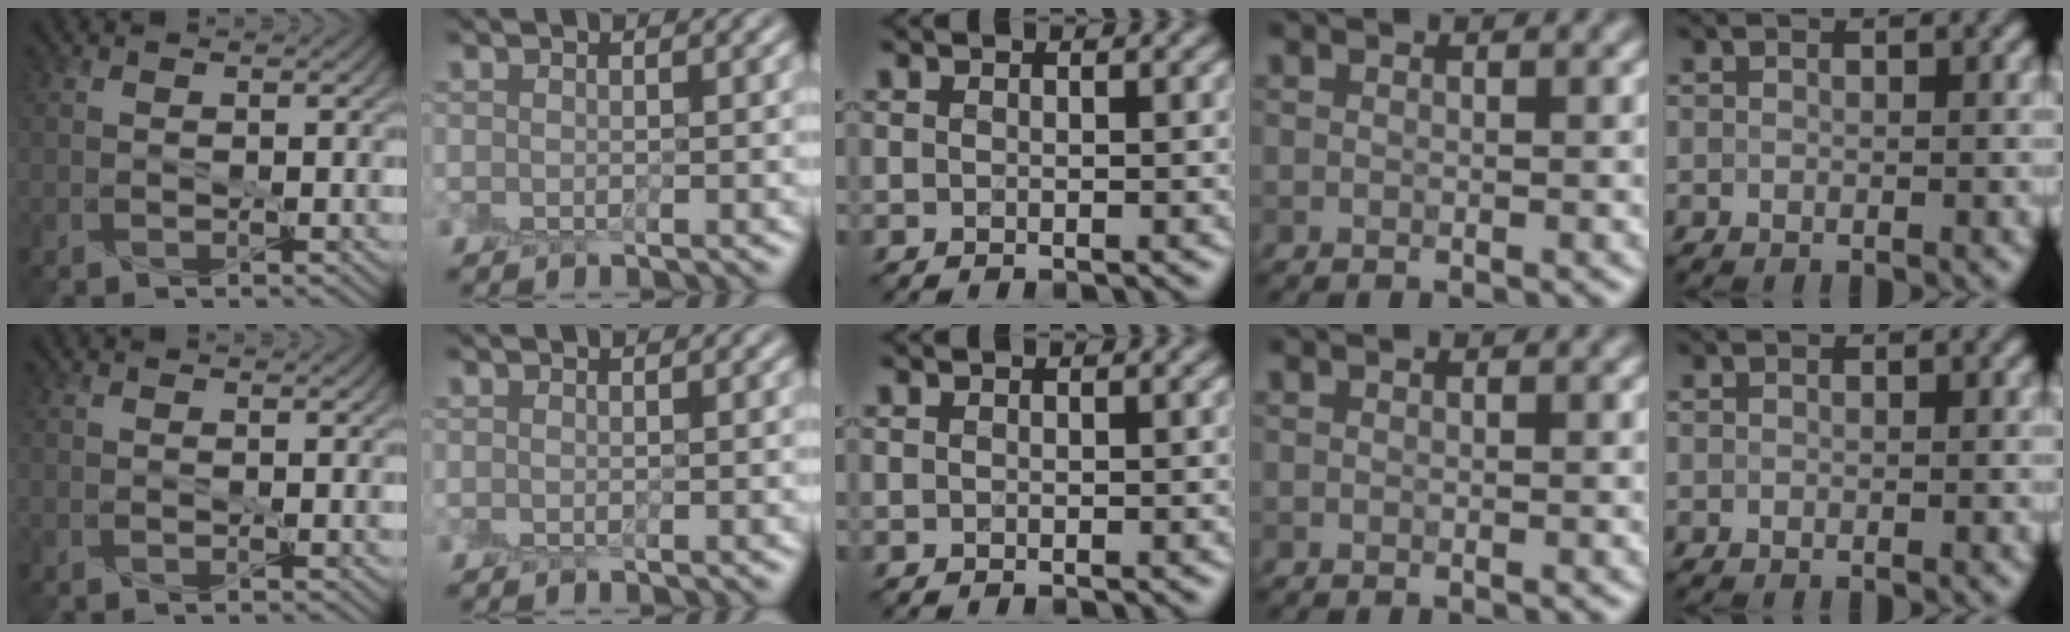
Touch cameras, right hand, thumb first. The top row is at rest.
{}